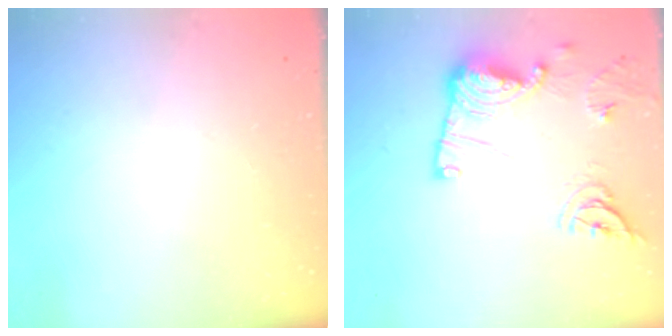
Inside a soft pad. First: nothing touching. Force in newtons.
{"total": 17.4, "press": 17.4, "slide": 1.1}